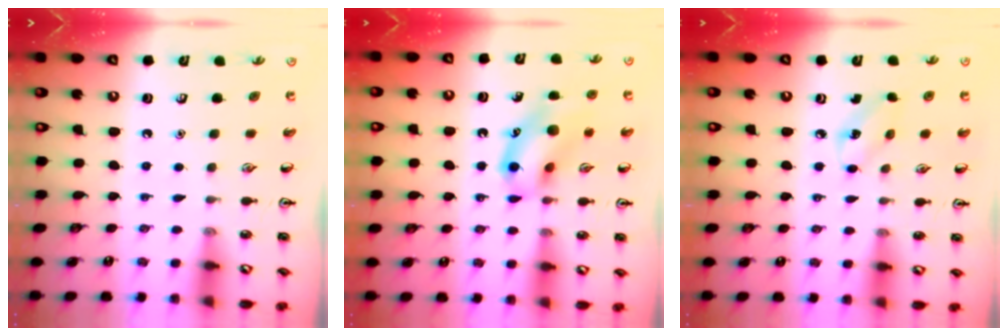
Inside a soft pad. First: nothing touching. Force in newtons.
{"total": 13.4, "press": 13.3, "slide": 2.1}
{"total": 3.6, "press": 3.4, "slide": 1.1}